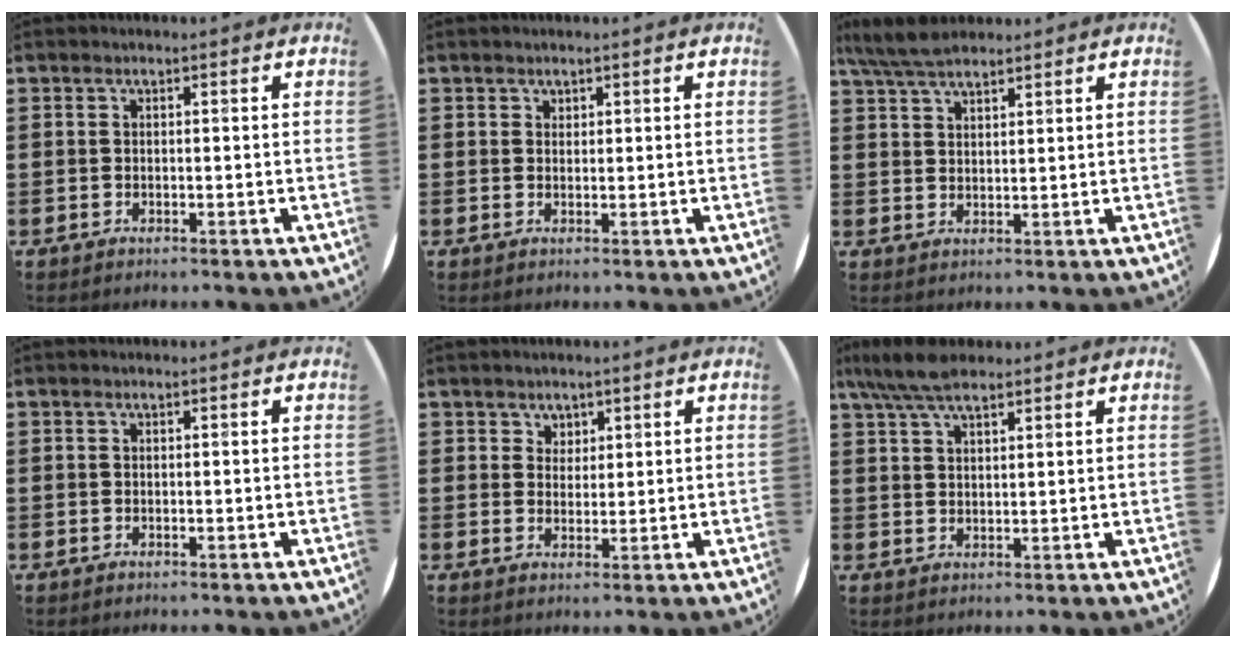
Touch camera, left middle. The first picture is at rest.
{"total": 0.8, "force": [0.7, 0.3, -0.1], "torque": [0.008, -0.001, 0.012]}
{"total": 5.1, "force": [4.4, 1.2, 2.1], "torque": [-0.050, -0.006, 0.082]}
{"total": 0.0}
{"total": 2.3, "force": [1.7, 1.5, 0.1], "torque": [0.011, -0.002, 0.030]}
{"total": 5.9, "force": [4.6, 1.8, 3.2], "torque": [-0.074, -0.001, 0.084]}